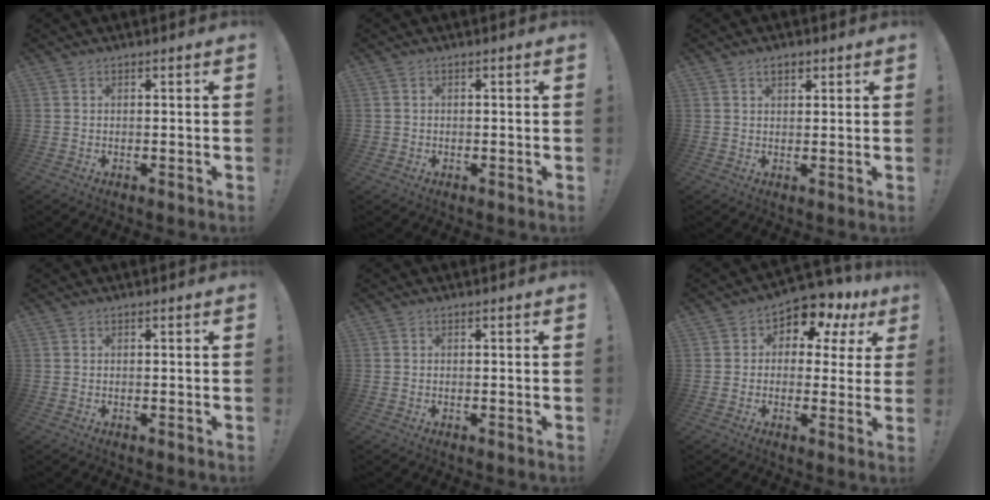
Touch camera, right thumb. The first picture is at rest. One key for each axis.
{"total": 0.9, "fx": -0.2, "fy": 0.9, "fz": 0.2, "tx": -0.003, "ty": 0.003, "tz": -0.005}
{"total": 2.7, "fx": 1.5, "fy": 1.6, "fz": 1.7, "tx": -0.027, "ty": 0.001, "tz": 0.025}
{"total": 0.0}
{"total": 0.0}
{"total": 7.0, "fx": 4.1, "fy": 4.5, "fz": 3.4, "tx": -0.054, "ty": -0.036, "tz": 0.075}